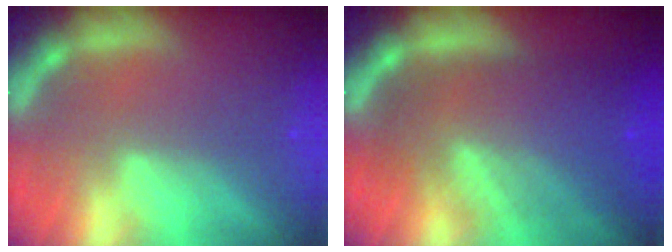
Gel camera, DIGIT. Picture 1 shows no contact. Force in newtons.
{"total": 10.0}